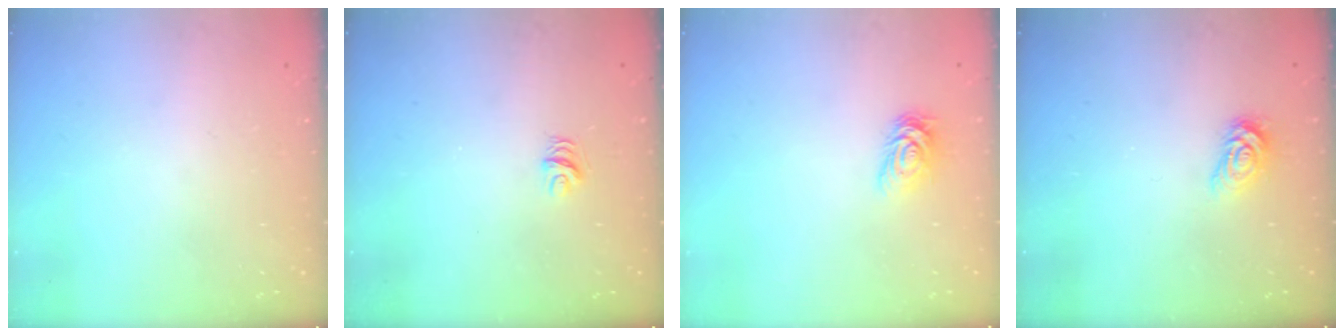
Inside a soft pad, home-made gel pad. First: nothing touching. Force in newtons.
{"total": 4.8, "press": 4.8, "slide": 0.4}
{"total": 5.1, "press": 5.1, "slide": 0.3}
{"total": 3.8, "press": 3.8, "slide": 0.4}